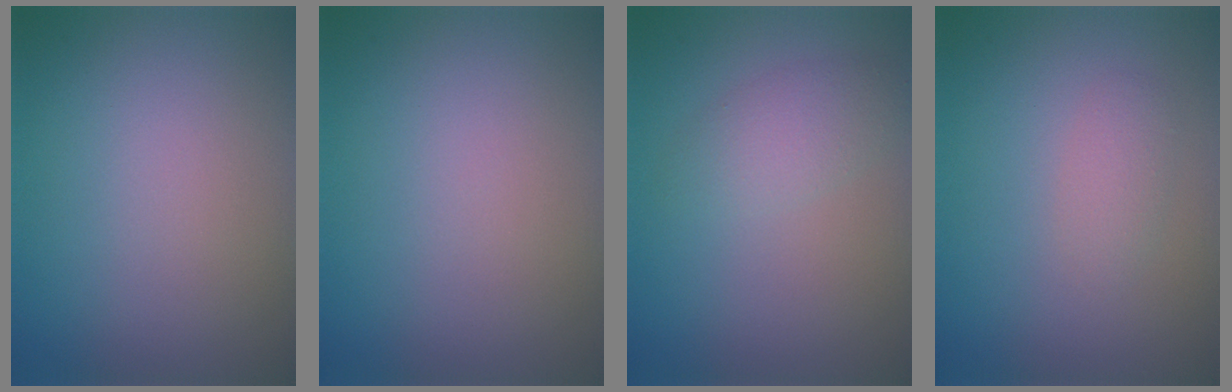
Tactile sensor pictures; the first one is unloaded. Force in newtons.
{"total": 0.0}
{"total": 2.3, "press": 2.3, "slide": 0.1}
{"total": 1.4, "press": 1.4, "slide": 0.1}